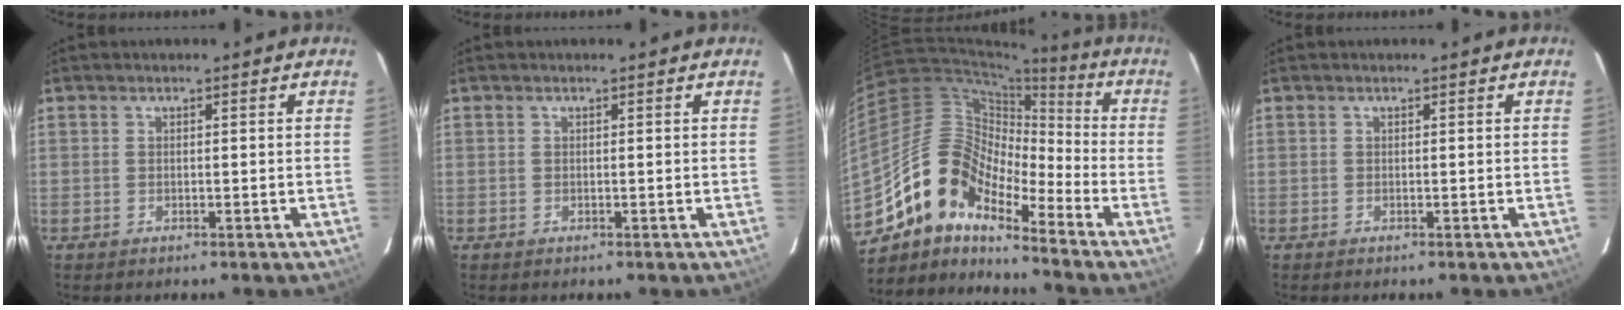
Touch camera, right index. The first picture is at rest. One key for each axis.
{"total": 0.0}
{"total": 13.1, "fx": -9.9, "fy": 5.6, "fz": 6.5, "tx": -0.108, "ty": 0.021, "tz": -0.204}
{"total": 0.0}